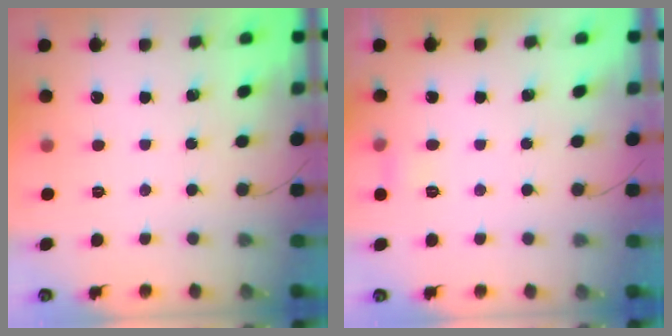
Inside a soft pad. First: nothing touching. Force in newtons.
{"total": 3.7, "press": 3.5, "slide": 1.2}